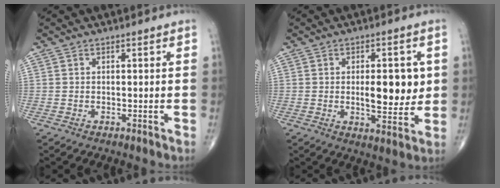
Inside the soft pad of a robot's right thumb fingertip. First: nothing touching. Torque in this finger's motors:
{"motor_torque": [0.06, 0.07, 0.04, 0.04, 0.18]}